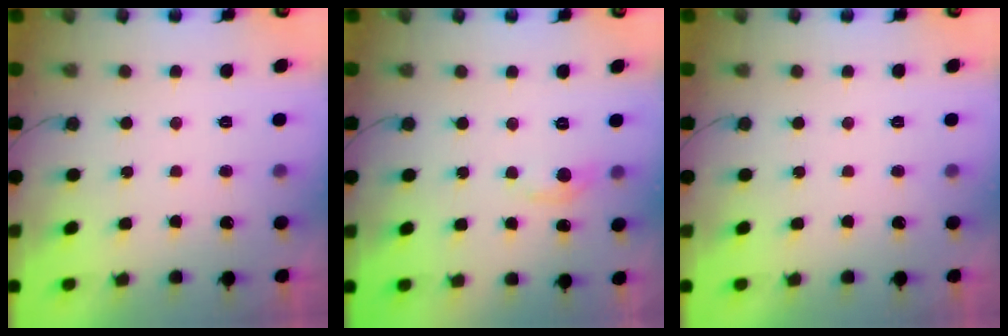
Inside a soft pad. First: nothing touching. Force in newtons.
{"total": 5.3, "press": 5.2, "slide": 0.9}
{"total": 0.0}